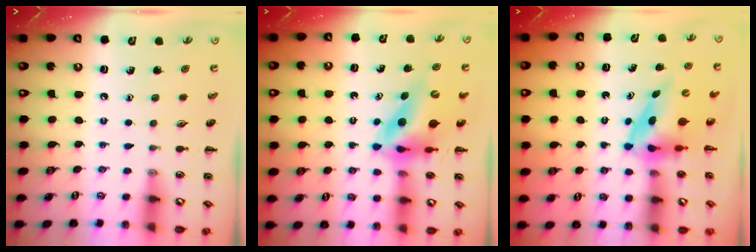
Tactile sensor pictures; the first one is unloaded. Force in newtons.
{"total": 9.8, "press": 9.3, "slide": 3.0}
{"total": 4.0, "press": 3.9, "slide": 0.8}